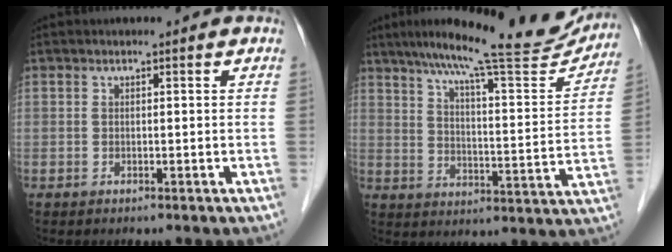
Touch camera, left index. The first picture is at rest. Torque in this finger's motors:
{"motor_torque": [0.12, -0.25, 0.29, 0.11]}